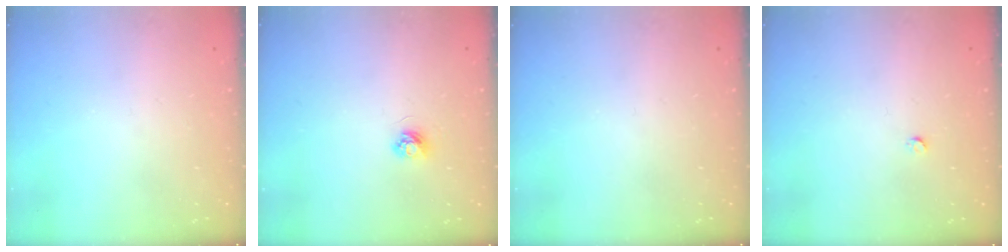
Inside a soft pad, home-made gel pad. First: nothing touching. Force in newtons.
{"total": 3.6, "press": 3.6, "slide": 0.4}
{"total": 0.0}
{"total": 2.4, "press": 2.4, "slide": 0.3}